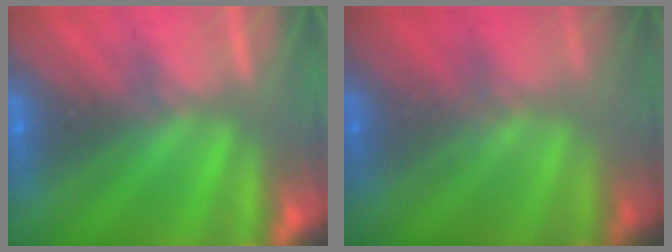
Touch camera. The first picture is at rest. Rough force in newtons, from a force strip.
{"total": 2.6}